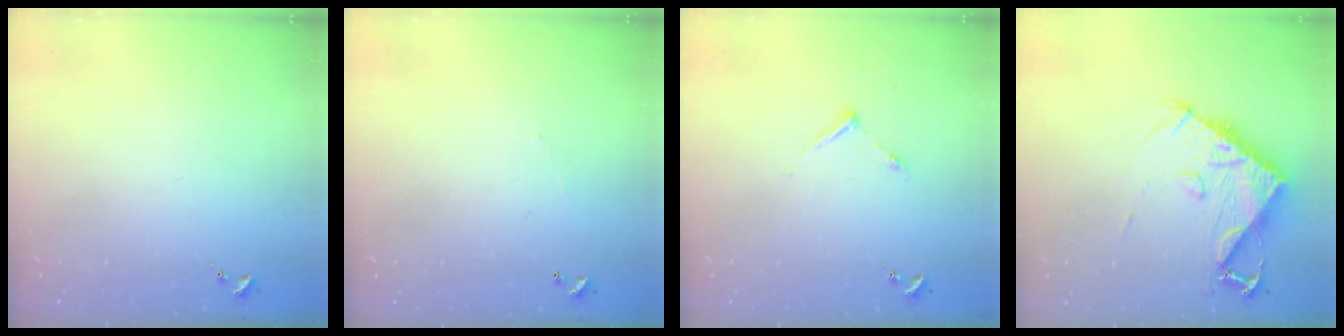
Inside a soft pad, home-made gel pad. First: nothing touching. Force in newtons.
{"total": 3.7, "press": 3.7, "slide": 0.2}
{"total": 5.6, "press": 5.6, "slide": 0.6}
{"total": 10.6, "press": 10.5, "slide": 1.0}